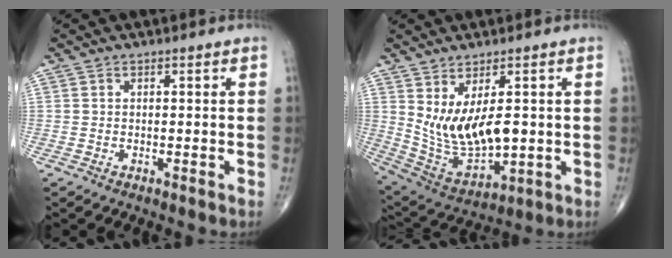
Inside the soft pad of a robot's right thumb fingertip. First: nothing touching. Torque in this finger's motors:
{"motor_torque": [1.53, 1.67, 0.73, 0.18, 0.12]}